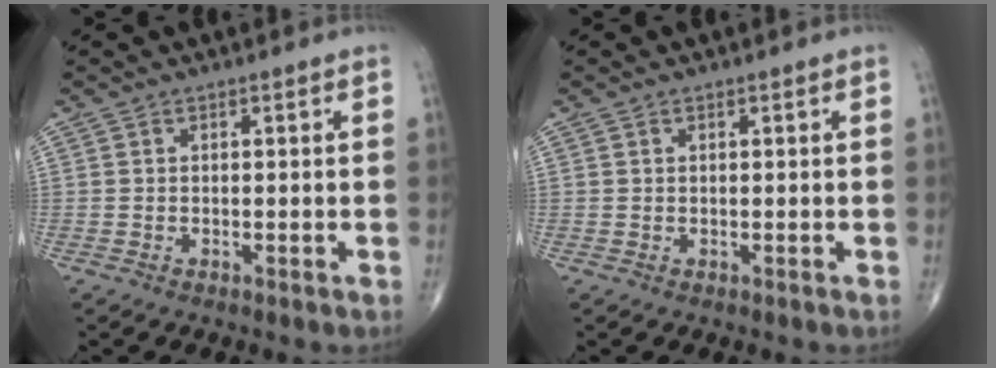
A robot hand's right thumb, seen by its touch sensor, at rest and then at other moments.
{"total": 0.0}